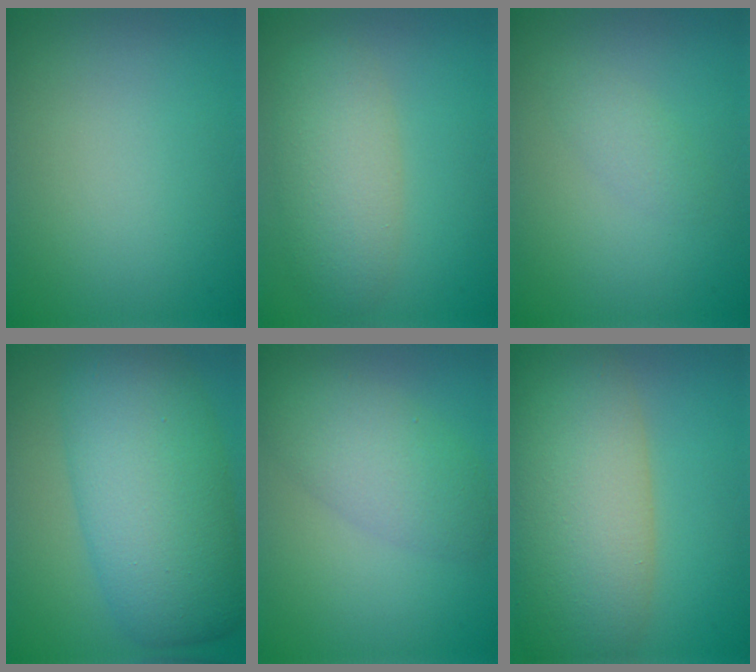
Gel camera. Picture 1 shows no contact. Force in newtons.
{"total": 4.7, "press": 4.7, "slide": 0.1}
{"total": 1.4, "press": 1.4, "slide": 0.1}
{"total": 10.1, "press": 10.1, "slide": 0.1}
{"total": 4.6, "press": 4.6, "slide": 0.3}
{"total": 10.2, "press": 10.1, "slide": 0.9}